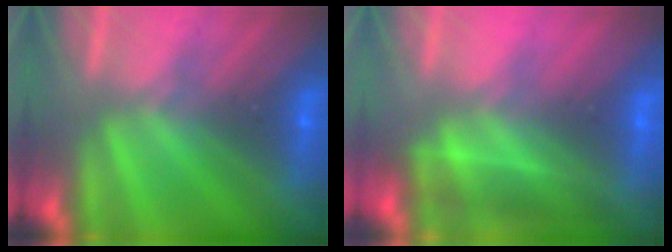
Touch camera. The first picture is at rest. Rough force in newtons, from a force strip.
{"total": 2.2}